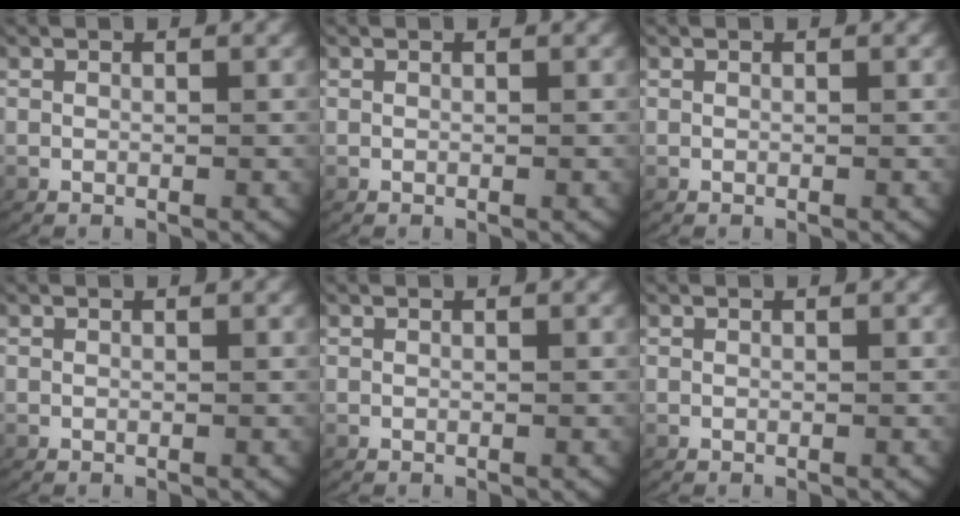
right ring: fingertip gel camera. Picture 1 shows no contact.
{"total": 0.0}
{"total": 0.0}
{"total": 0.0}
{"total": 0.0}
{"total": 0.0}